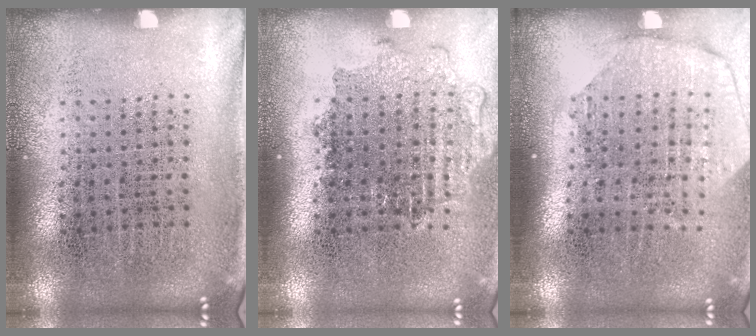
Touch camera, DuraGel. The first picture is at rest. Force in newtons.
{"total": 1.3, "press": 1.1, "slide": 0.6}
{"total": 1.8, "press": 1.6, "slide": 1.0}